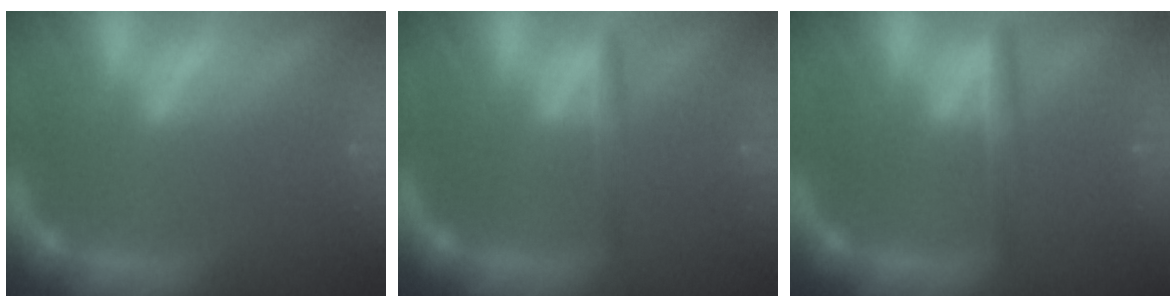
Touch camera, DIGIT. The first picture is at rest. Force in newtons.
{"total": 1.9}
{"total": 2.4}